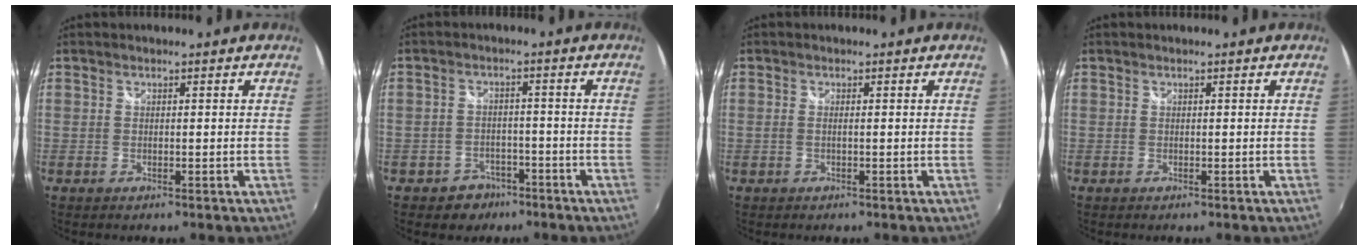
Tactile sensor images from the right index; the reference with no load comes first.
{"total": 5.7, "force": [-3.8, 4.3, 0.8], "torque": [-0.036, 0.015, -0.051]}
{"total": 0.7, "force": [-0.1, 0.0, 0.7], "torque": [-0.014, 0.000, -0.005]}
{"total": 0.0}